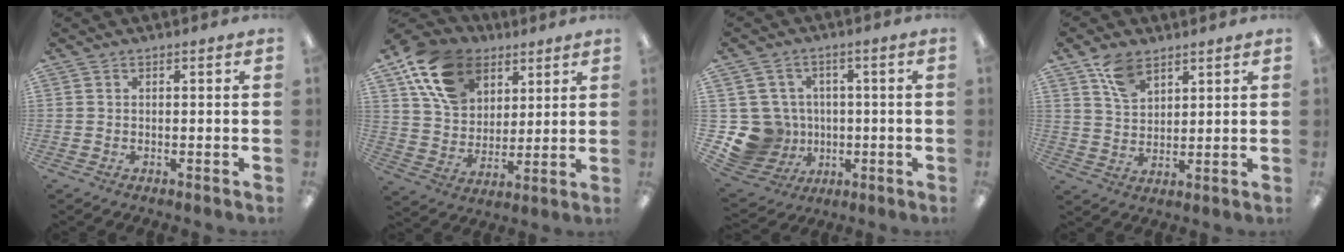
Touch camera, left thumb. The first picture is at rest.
{"total": 17.3, "force": [9.6, 11.8, 8.1], "torque": [-0.162, -0.026, 0.188]}
{"total": 12.8, "force": [-1.7, 12.2, 3.7], "torque": [-0.109, 0.014, -0.013]}
{"total": 7.8, "force": [5.1, 4.4, 3.8], "torque": [-0.074, -0.010, 0.097]}